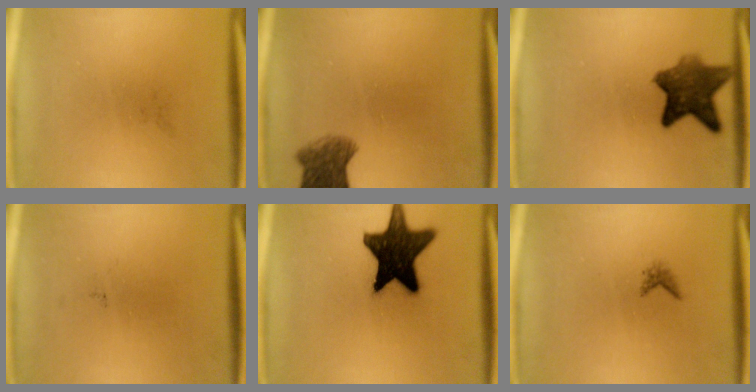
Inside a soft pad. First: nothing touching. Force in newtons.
{"total": 5.0}
{"total": 8.3}
{"total": 0.0}
{"total": 17.6}
{"total": 0.9}